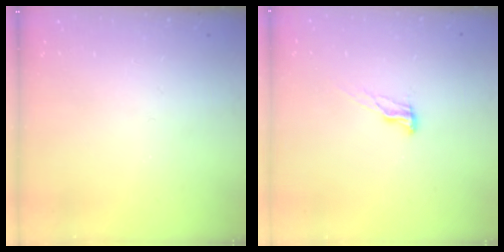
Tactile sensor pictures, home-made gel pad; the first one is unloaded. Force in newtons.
{"total": 6.2, "press": 6.1, "slide": 0.7}